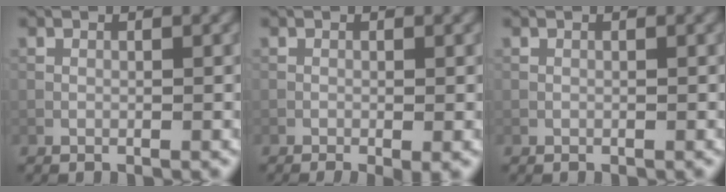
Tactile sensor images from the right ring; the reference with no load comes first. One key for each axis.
{"total": 2.1, "fx": -0.8, "fy": 0.5, "fz": 1.9, "tx": -0.028, "ty": -0.004, "tz": -0.015}
{"total": 0.0}